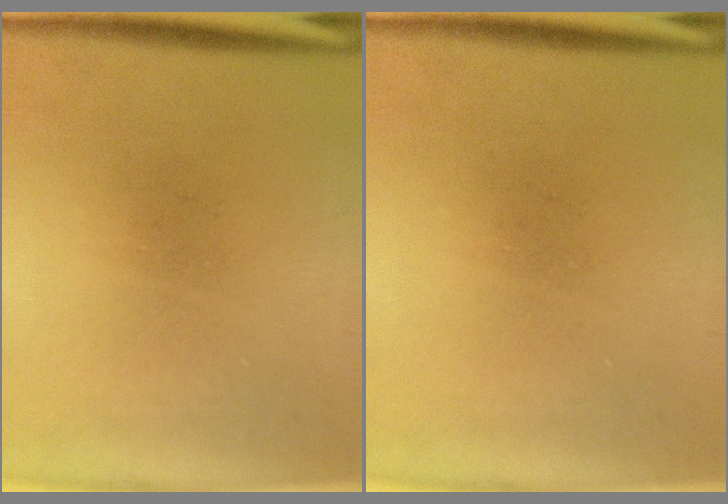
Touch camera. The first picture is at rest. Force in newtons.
{"total": 0.0}